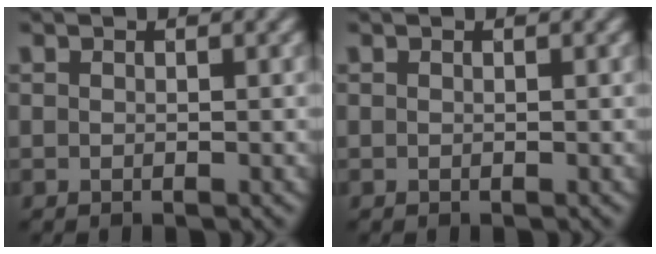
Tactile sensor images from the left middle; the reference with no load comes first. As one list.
[{"total": 0.0}]